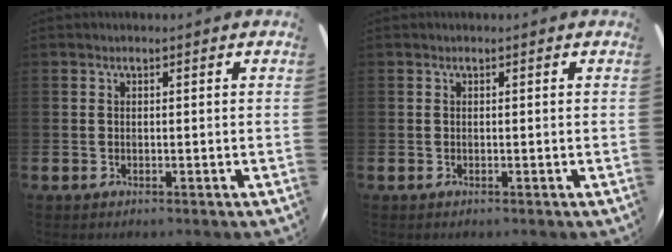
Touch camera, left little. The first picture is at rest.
{"total": 0.0}